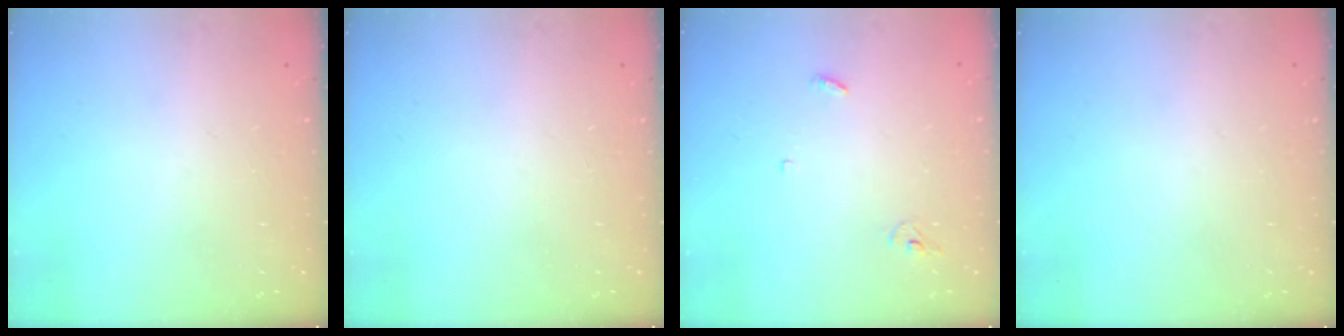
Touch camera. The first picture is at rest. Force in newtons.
{"total": 0.0}
{"total": 3.2, "press": 3.2, "slide": 0.2}
{"total": 0.0}